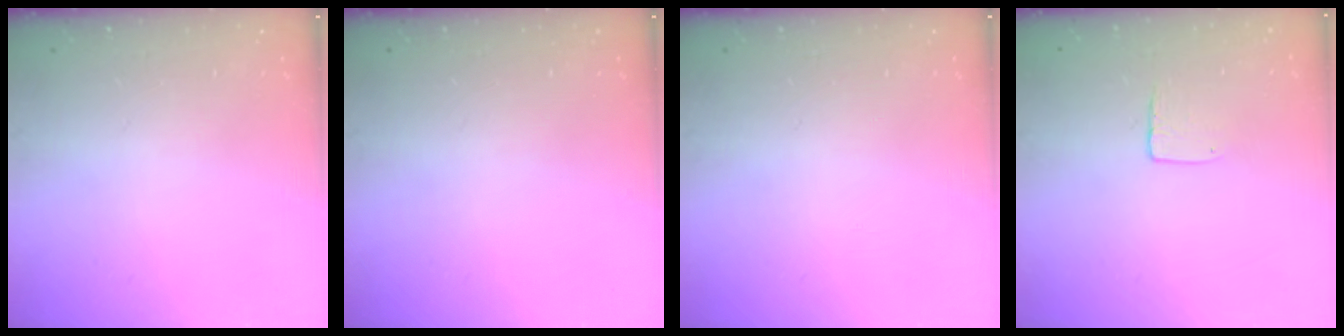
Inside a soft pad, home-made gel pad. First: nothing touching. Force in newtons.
{"total": 0.0}
{"total": 0.0}
{"total": 4.3, "press": 4.3, "slide": 0.4}